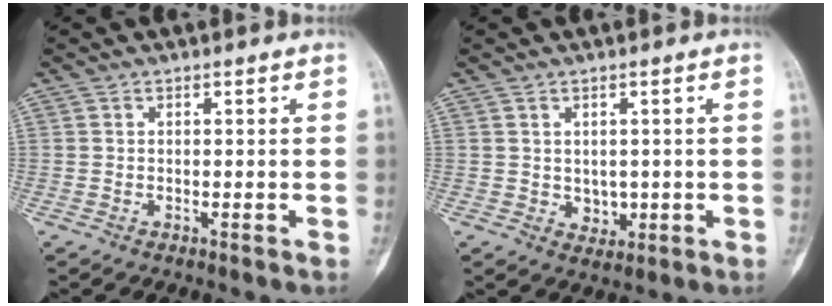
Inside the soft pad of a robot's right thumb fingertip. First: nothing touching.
{"total": 3.0, "force": [0.0, 2.5, 1.6], "torque": [-0.009, -0.002, 0.009]}